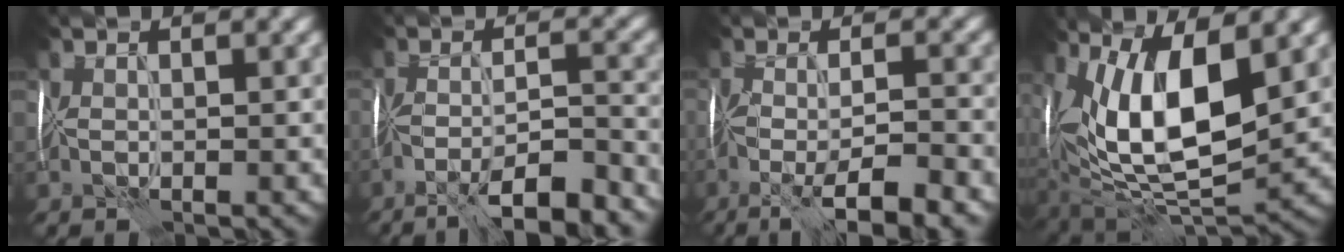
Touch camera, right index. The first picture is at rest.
{"total": 8.1, "force": [-5.8, 1.6, 5.5], "torque": [-0.078, 0.004, -0.093]}
{"total": 7.5, "force": [-3.9, 1.4, 6.2], "torque": [-0.095, -0.003, -0.071]}
{"total": 13.9, "force": [3.2, 5.8, 12.2], "torque": [-0.200, 0.001, 0.053]}